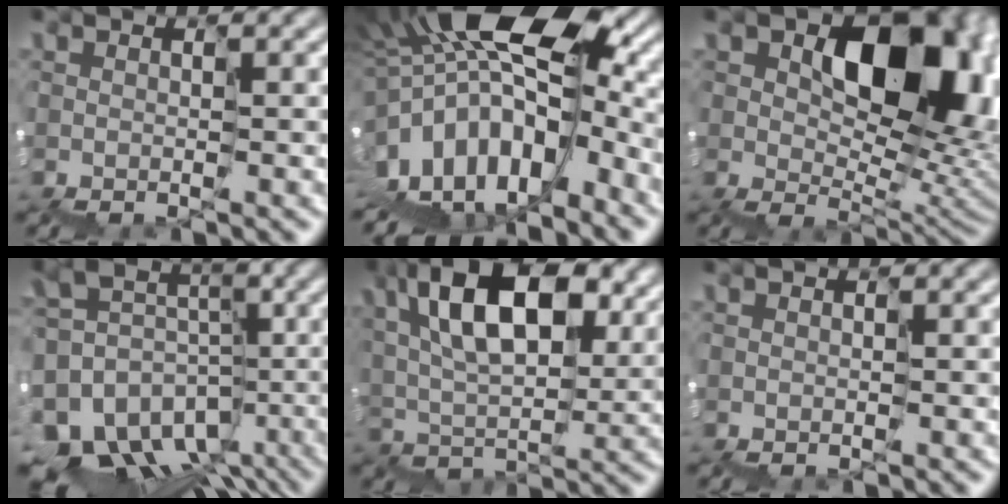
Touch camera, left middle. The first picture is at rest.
{"total": 14.6, "force": [-1.1, 8.2, 12.0], "torque": [-0.181, -0.003, 0.000]}
{"total": 10.9, "force": [3.1, 7.3, 7.6], "torque": [-0.094, -0.008, 0.064]}
{"total": 9.6, "force": [-5.7, 7.3, 2.6], "torque": [-0.049, 0.012, -0.078]}
{"total": 9.3, "force": [4.5, 4.7, 6.6], "torque": [-0.106, 0.020, 0.078]}
{"total": 0.0}